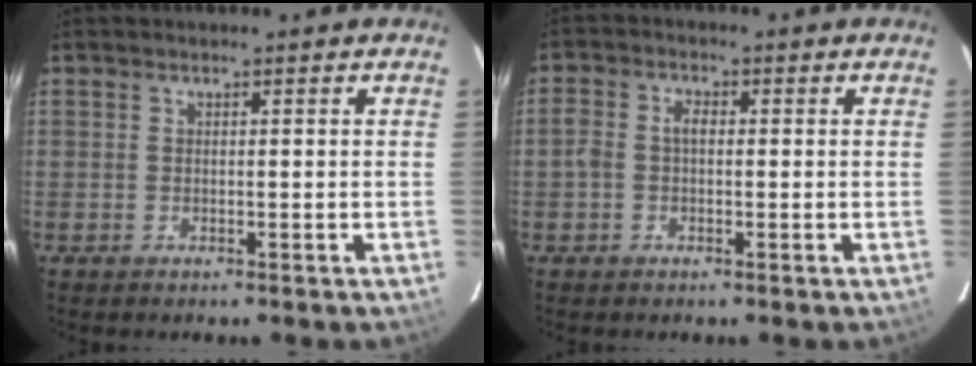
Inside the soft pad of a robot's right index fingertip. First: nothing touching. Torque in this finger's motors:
{"motor_torque": [0.19, -0.13, 0.18, 0.06]}